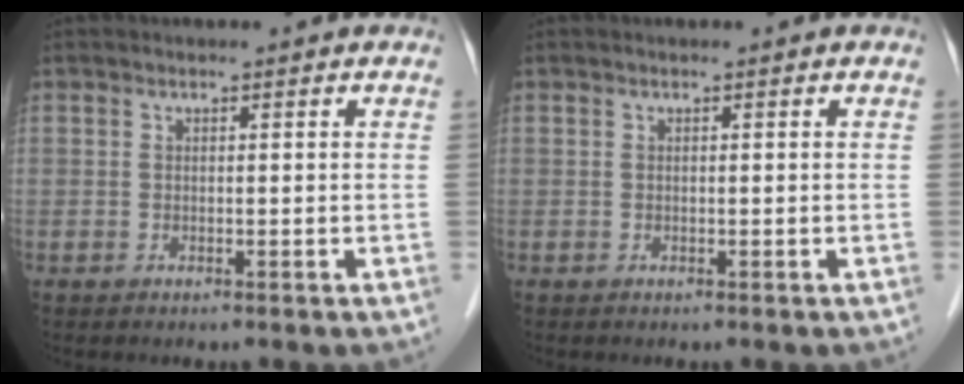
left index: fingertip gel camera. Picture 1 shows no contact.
{"total": 0.0}